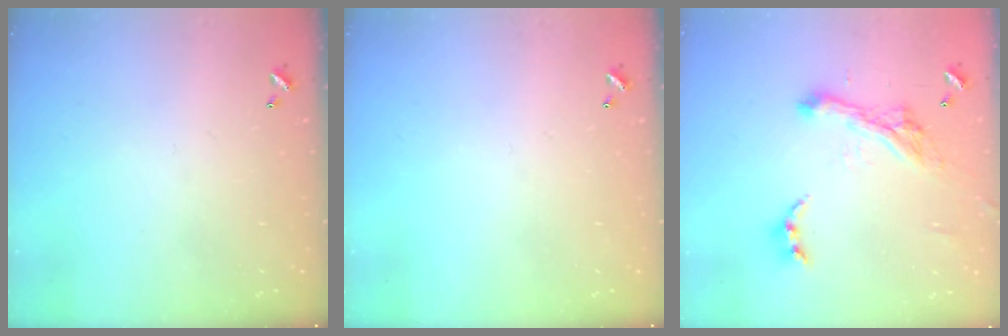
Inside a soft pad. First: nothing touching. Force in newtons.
{"total": 0.0}
{"total": 5.7, "press": 5.4, "slide": 1.7}